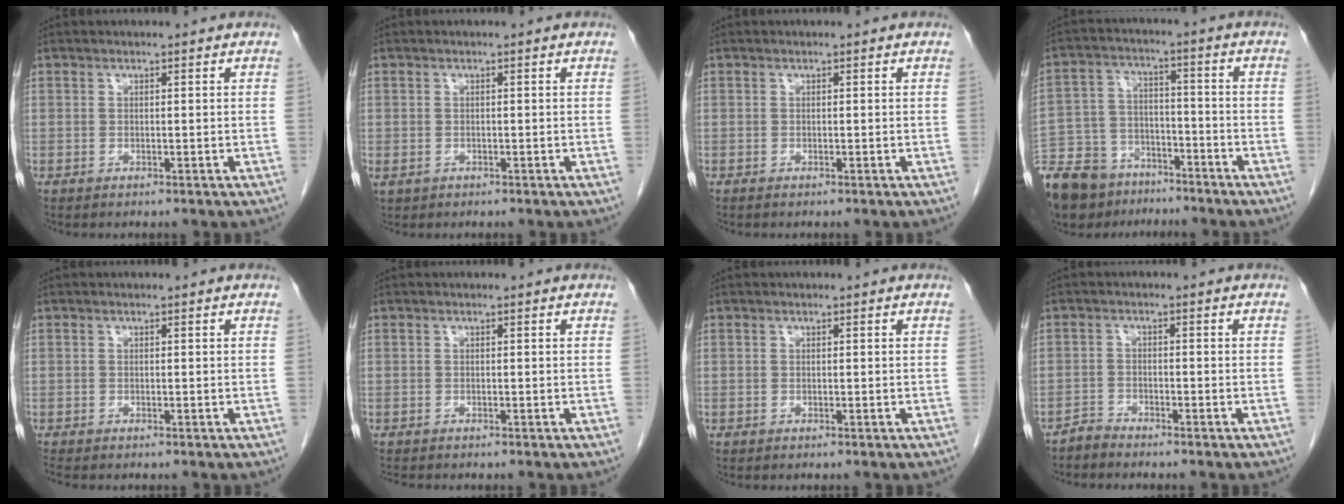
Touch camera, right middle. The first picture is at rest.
{"total": 1.3, "force": [-0.5, 1.0, 0.6], "torque": [-0.015, 0.001, -0.001]}
{"total": 0.0}
{"total": 17.4, "force": [-13.4, 8.8, 6.7], "torque": [-0.158, 0.005, -0.224]}
{"total": 0.6, "force": [-0.6, -0.1, 0.1], "torque": [-0.011, -0.005, -0.013]}
{"total": 1.2, "force": [-1.1, 0.1, 0.4], "torque": [-0.016, -0.007, -0.016]}
{"total": 0.0}
{"total": 1.8, "force": [-1.8, 0.1, -0.3], "torque": [0.009, -0.005, -0.035]}